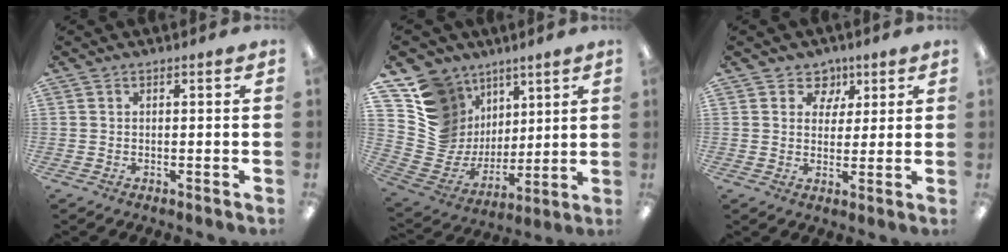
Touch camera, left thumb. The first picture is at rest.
{"total": 15.2, "force": [6.9, 13.0, 4.0], "torque": [-0.081, -0.047, 0.155]}
{"total": 5.9, "force": [3.2, 4.9, 0.9], "torque": [-0.008, -0.014, 0.054]}